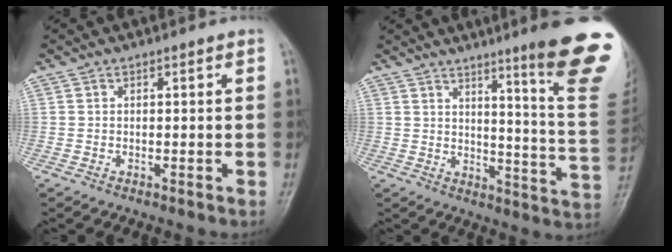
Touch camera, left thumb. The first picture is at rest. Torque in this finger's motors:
{"motor_torque": [3.18, 1.18, 1.98, -0.79, 0.47]}